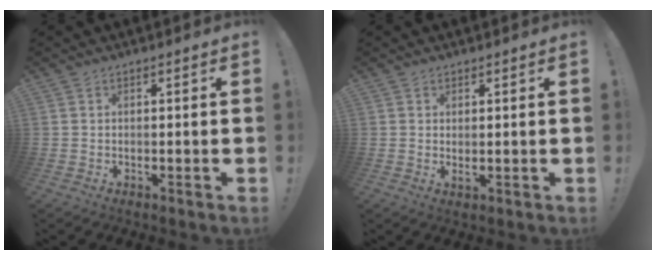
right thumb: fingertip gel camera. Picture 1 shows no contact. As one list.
[{"total": 1.2, "force": [0.7, 0.5, 0.9], "torque": [-0.007, -0.005, 0.011]}]